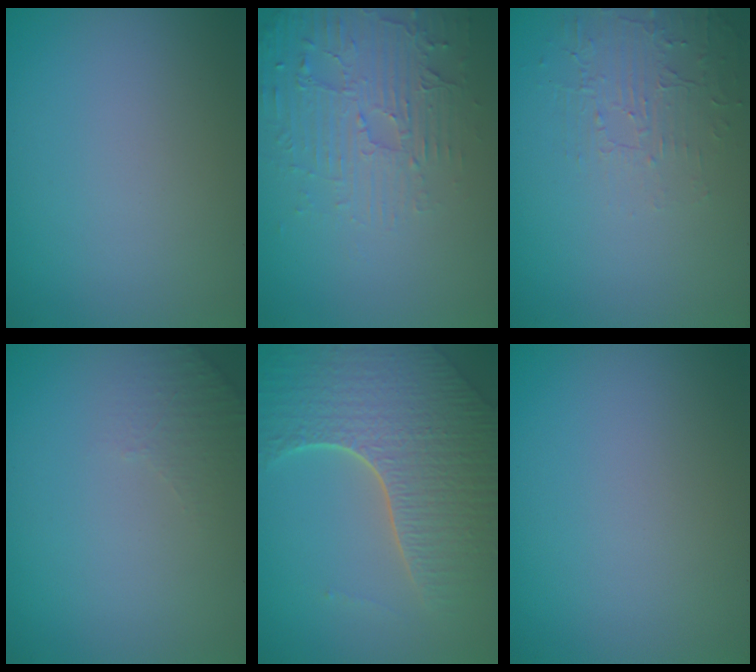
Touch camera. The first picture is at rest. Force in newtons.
{"total": 4.8, "press": 3.3, "slide": 3.4}
{"total": 1.9, "press": 0.8, "slide": 1.7}
{"total": 1.6, "press": 1.5, "slide": 0.4}
{"total": 7.8, "press": 5.6, "slide": 5.4}
{"total": 0.0}